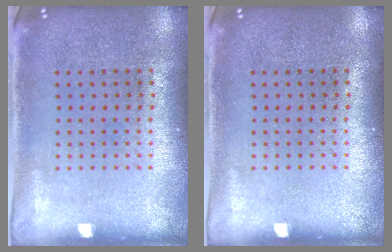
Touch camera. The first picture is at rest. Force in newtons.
{"total": 0.0}